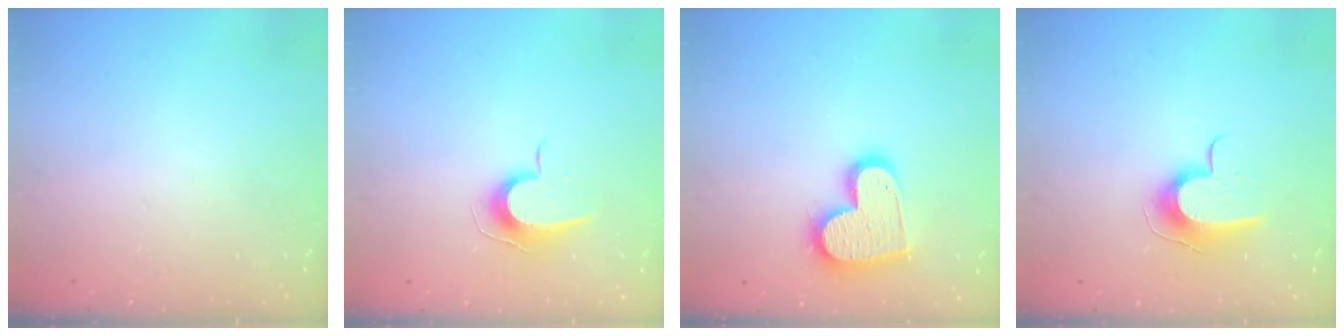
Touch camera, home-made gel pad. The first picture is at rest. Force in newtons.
{"total": 8.8, "press": 8.7, "slide": 0.8}
{"total": 16.9, "press": 16.9, "slide": 1.5}
{"total": 9.9, "press": 9.9, "slide": 0.3}